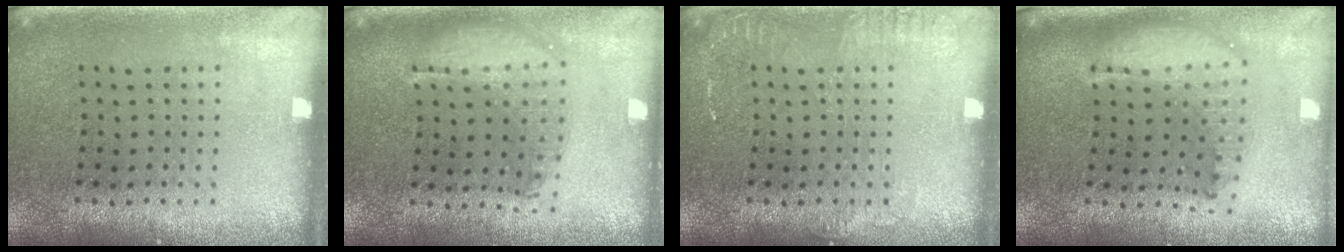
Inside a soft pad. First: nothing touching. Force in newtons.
{"total": 1.5, "press": 1.4, "slide": 0.7}
{"total": 1.3, "press": 1.2, "slide": 0.2}
{"total": 2.1, "press": 1.7, "slide": 1.3}